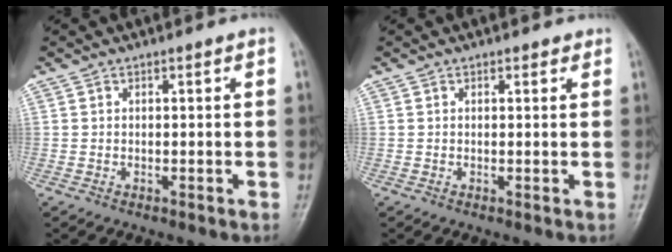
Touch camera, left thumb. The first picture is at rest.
{"total": 0.9, "force": [0.6, 0.6, 0.3], "torque": [0.003, -0.004, 0.004]}